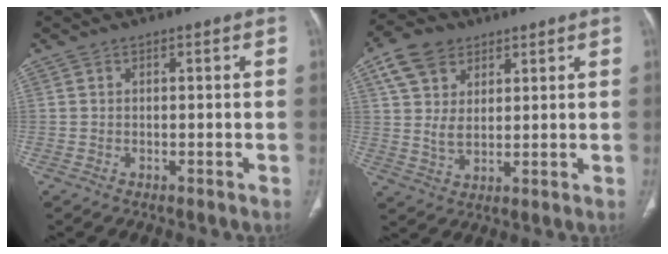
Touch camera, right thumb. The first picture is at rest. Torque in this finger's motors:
{"motor_torque": [0.89, 1.75, 0.10, -0.10, 0.08]}